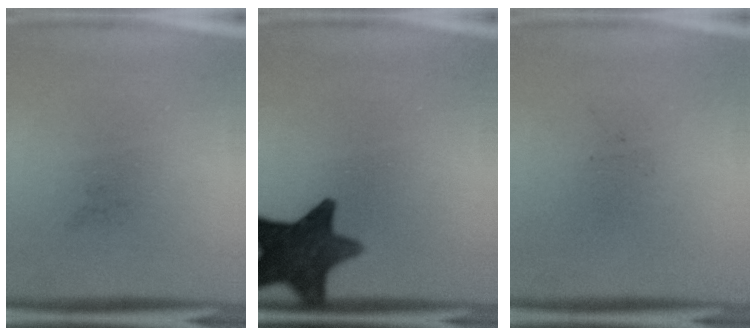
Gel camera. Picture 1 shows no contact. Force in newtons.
{"total": 12.7}
{"total": 0.0}